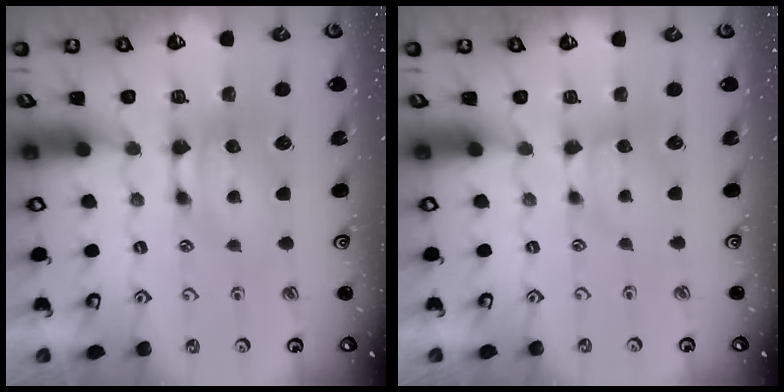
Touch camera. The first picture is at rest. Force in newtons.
{"total": 1.8, "press": 1.7, "slide": 0.5}